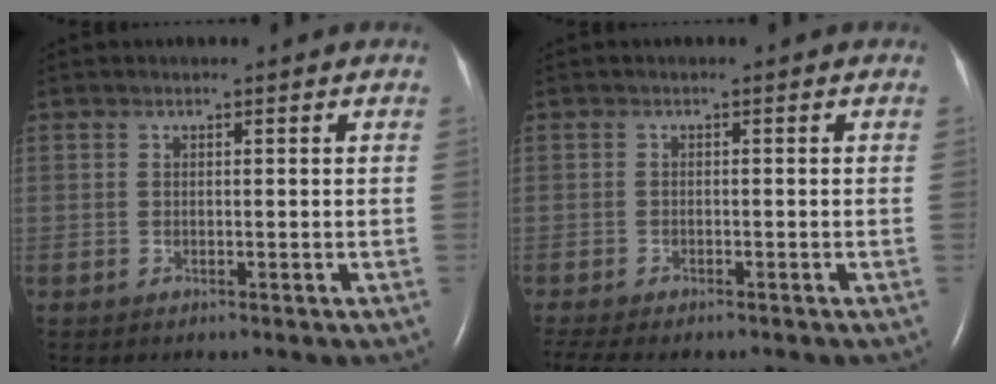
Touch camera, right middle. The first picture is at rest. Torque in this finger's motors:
{"motor_torque": [0.49, -0.59, 0.12, 0.03]}